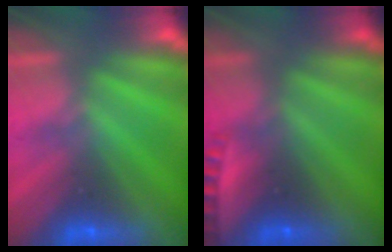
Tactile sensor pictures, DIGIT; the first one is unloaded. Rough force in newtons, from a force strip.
{"total": 2.3}